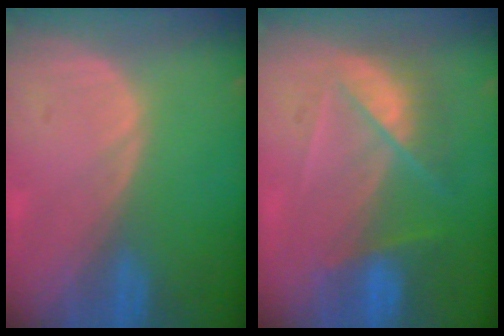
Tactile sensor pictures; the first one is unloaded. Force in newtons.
{"total": 7.4, "press": 6.5, "slide": 3.4}